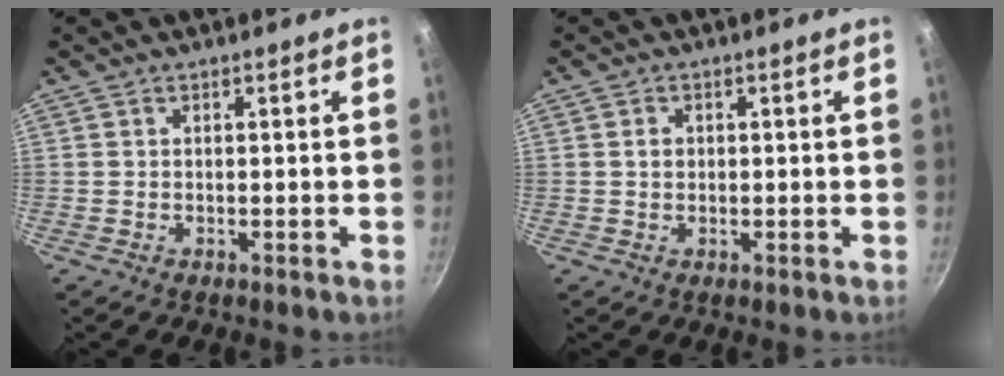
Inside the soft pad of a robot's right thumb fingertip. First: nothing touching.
{"total": 1.5, "force": [0.2, 1.3, 0.8], "torque": [-0.010, 0.003, 0.004]}